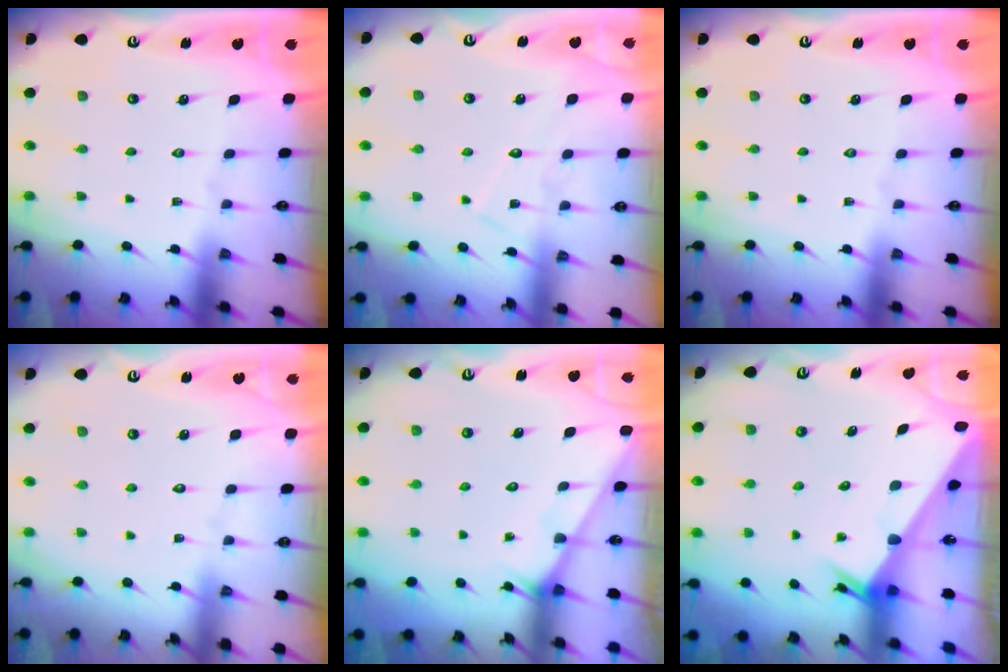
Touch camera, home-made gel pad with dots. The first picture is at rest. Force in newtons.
{"total": 7.0, "press": 6.9, "slide": 0.6}
{"total": 0.0}
{"total": 2.7, "press": 2.7, "slide": 0.2}
{"total": 2.0, "press": 2.0, "slide": 0.1}
{"total": 2.1, "press": 2.1, "slide": 0.1}